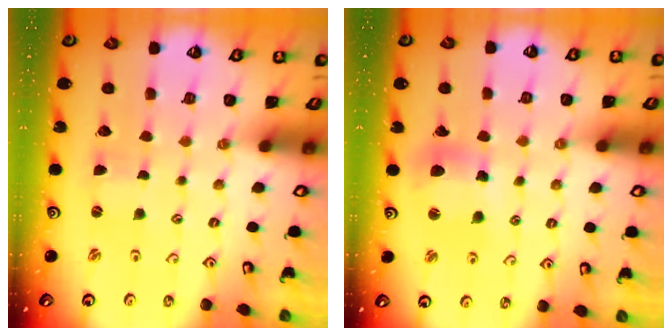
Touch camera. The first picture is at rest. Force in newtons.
{"total": 10.8, "press": 10.8, "slide": 1.3}